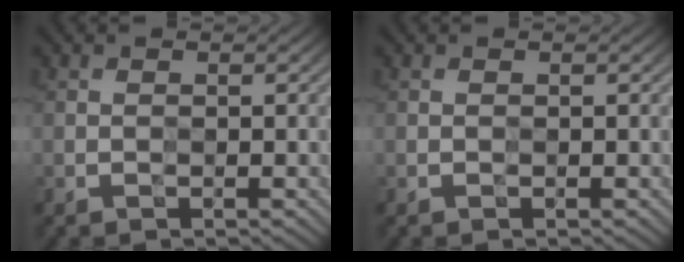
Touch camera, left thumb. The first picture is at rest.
{"total": 0.0}